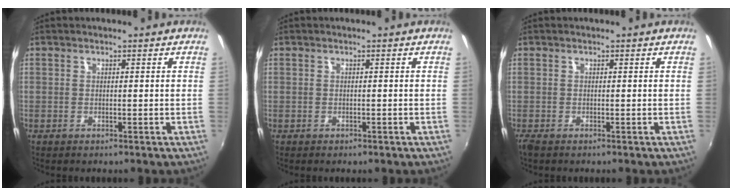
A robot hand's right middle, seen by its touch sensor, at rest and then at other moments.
{"total": 0.8, "force": [-0.6, 0.4, 0.3], "torque": [-0.007, -0.002, -0.009]}
{"total": 1.3, "force": [-1.1, 0.4, 0.7], "torque": [-0.016, -0.008, -0.021]}